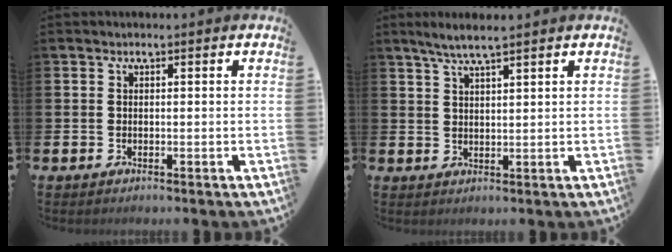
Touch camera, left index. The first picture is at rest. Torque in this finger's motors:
{"motor_torque": [0.11, -0.18, 0.27, 0.11]}